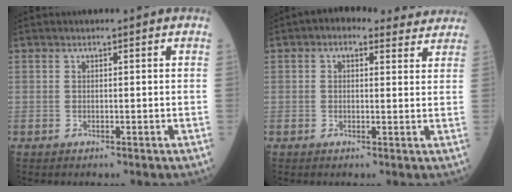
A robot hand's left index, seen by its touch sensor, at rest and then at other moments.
{"total": 5.9, "force": [4.5, 3.0, 2.3], "torque": [-0.026, 0.026, 0.050]}